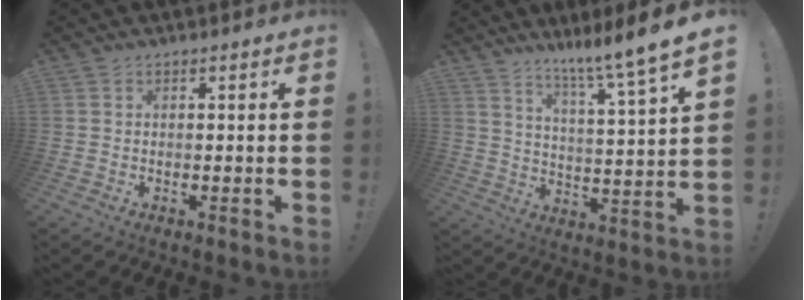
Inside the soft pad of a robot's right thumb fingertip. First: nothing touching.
{"total": 10.5, "force": [8.0, -1.4, 6.6], "torque": [-0.112, -0.074, 0.121]}